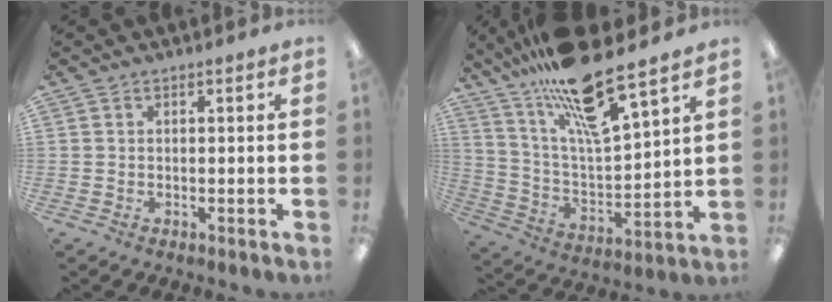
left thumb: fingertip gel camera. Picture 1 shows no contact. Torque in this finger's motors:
{"motor_torque": [2.25, 1.28, 1.56, -1.21, 0.49]}